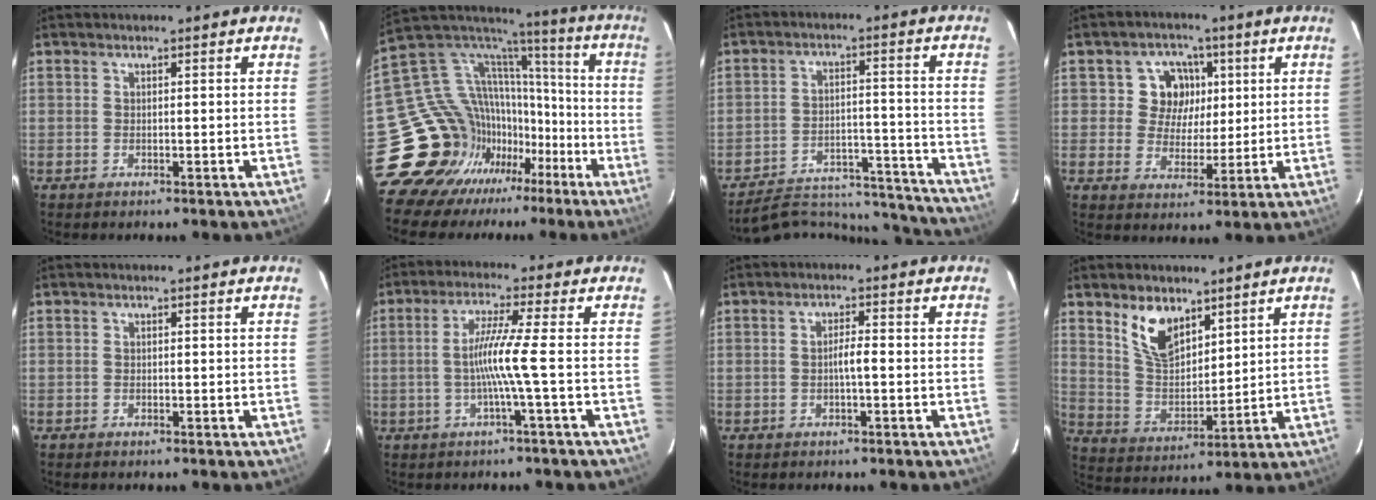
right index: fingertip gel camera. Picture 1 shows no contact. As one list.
[{"total": 18.4, "force": [-10.4, 14.4, 4.8], "torque": [-0.099, 0.069, -0.174]}, {"total": 22.1, "force": [-20.6, 6.0, 5.2], "torque": [-0.097, 0.032, -0.264]}, {"total": 7.7, "force": [1.9, 7.1, 2.2], "torque": [-0.044, 0.010, 0.029]}, {"total": 0.0}, {"total": 6.4, "force": [-1.3, -2.0, 6.0], "torque": [-0.127, -0.003, -0.024]}, {"total": 2.1, "force": [-0.6, 0.2, 2.0], "torque": [-0.039, 0.006, -0.011]}, {"total": 10.0, "force": [6.3, 5.2, 5.8], "torque": [-0.108, 0.009, 0.130]}]